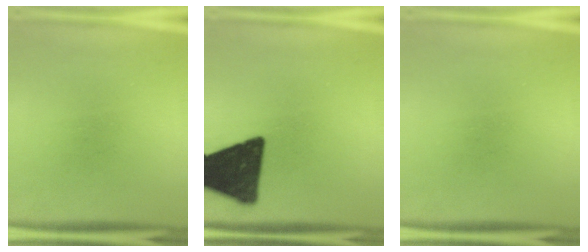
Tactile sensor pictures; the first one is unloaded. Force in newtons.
{"total": 18.4}
{"total": 0.0}